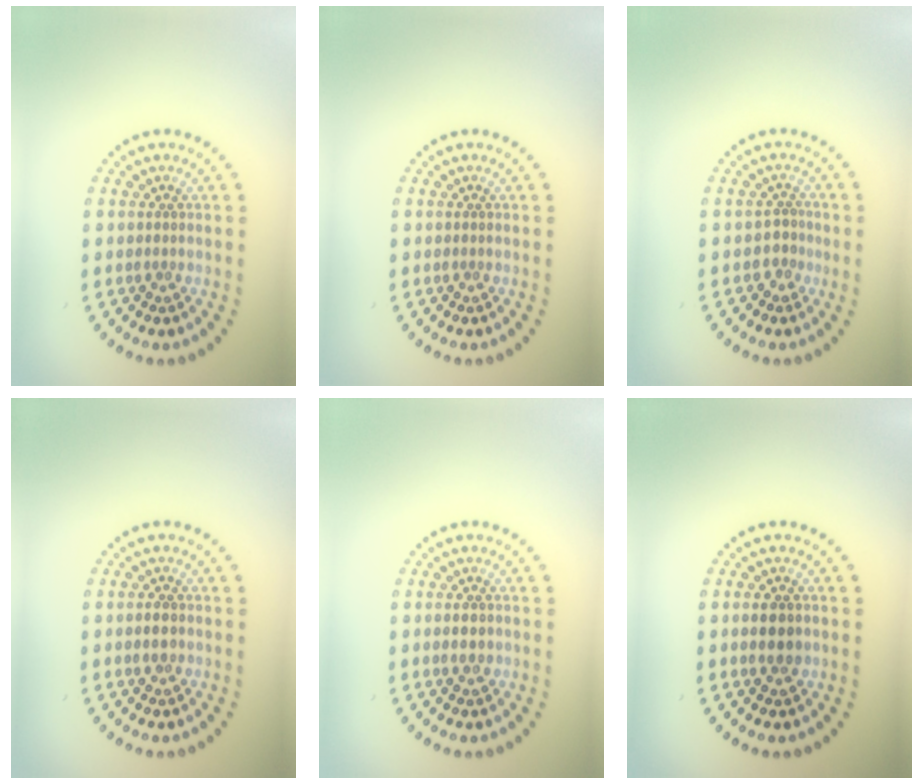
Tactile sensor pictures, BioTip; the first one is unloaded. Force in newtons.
{"total": 0.0}
{"total": 1.7, "press": 1.2, "slide": 1.2}
{"total": 1.5, "press": 1.5, "slide": 0.1}
{"total": 1.0, "press": 1.0, "slide": 0.0}
{"total": 2.3, "press": 2.3, "slide": 0.1}